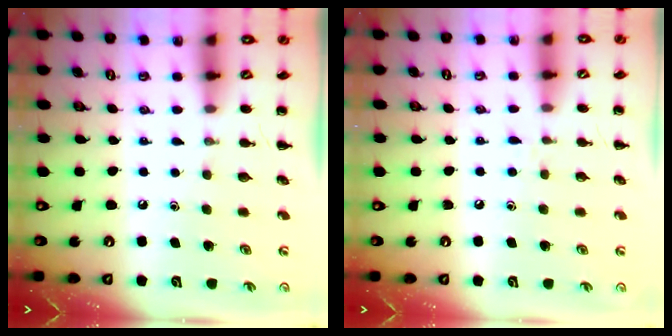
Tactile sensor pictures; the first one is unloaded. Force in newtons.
{"total": 3.8, "press": 3.5, "slide": 1.4}